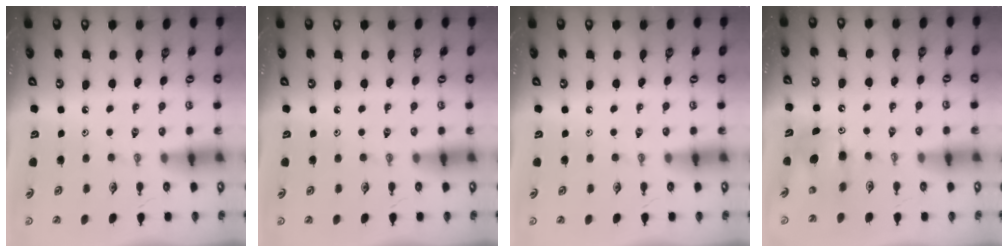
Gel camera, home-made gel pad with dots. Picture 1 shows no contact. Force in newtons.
{"total": 0.0}
{"total": 0.0}
{"total": 8.9, "press": 8.9, "slide": 0.6}